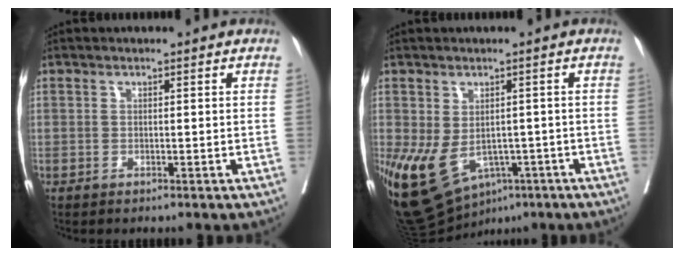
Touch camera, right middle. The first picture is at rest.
{"total": 14.7, "force": [-6.3, 9.7, 9.2], "torque": [-0.188, -0.011, -0.081]}